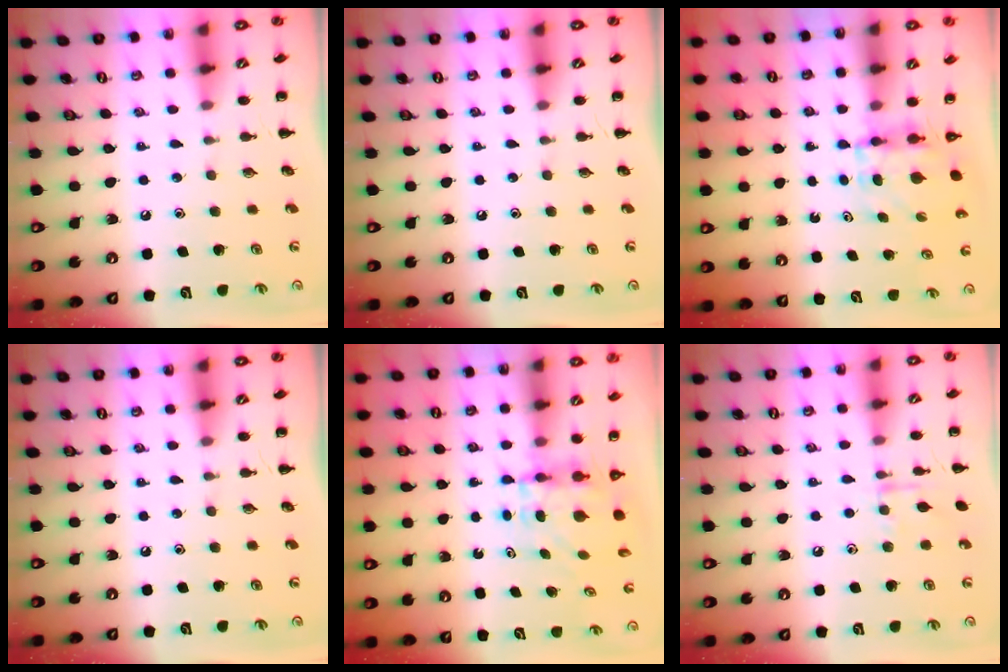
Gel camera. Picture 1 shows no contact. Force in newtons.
{"total": 0.0}
{"total": 3.9, "press": 3.9, "slide": 0.3}
{"total": 0.0}
{"total": 4.6, "press": 4.6, "slide": 0.8}
{"total": 6.9, "press": 6.9, "slide": 1.0}